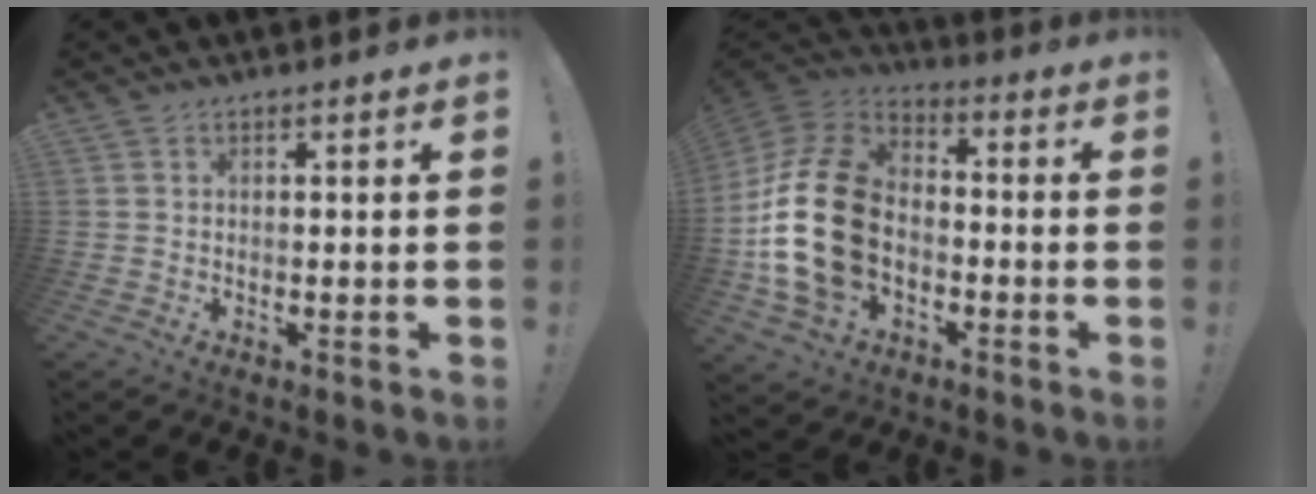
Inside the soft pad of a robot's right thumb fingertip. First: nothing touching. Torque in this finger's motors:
{"motor_torque": [2.47, 2.47, 1.42, -1.06, 0.30]}